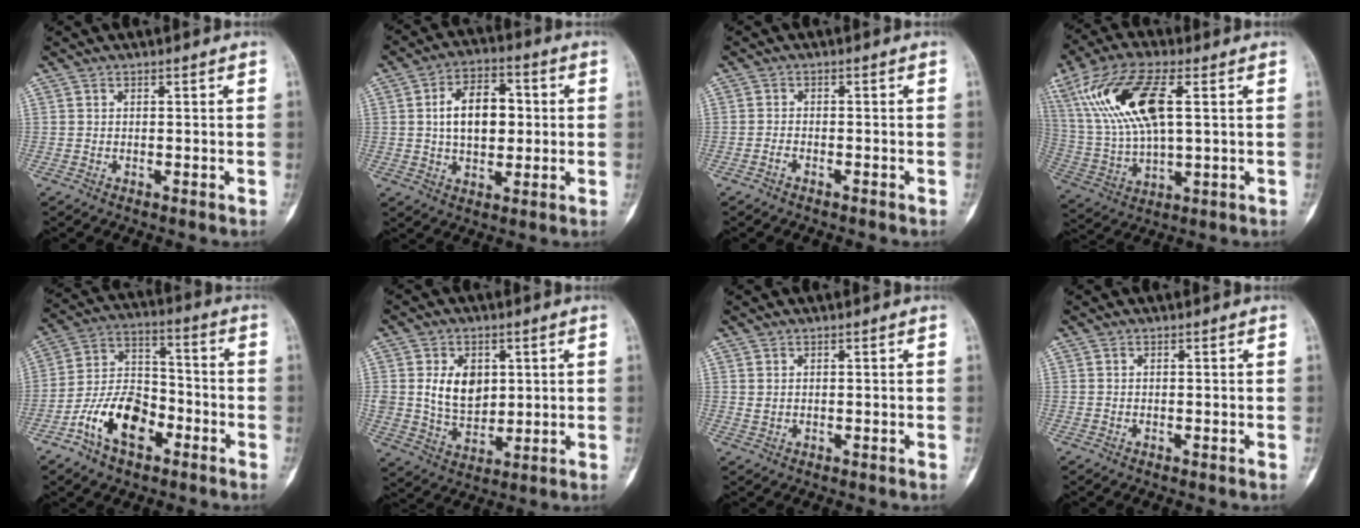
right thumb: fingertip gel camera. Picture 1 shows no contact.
{"total": 11.4, "force": [1.2, 7.0, 9.0], "torque": [-0.125, 0.012, 0.018]}
{"total": 1.2, "force": [-1.0, 0.5, 0.6], "torque": [-0.013, 0.007, -0.021]}
{"total": 17.5, "force": [5.5, 6.8, 15.1], "torque": [-0.318, 0.001, 0.112]}
{"total": 13.3, "force": [-6.3, 7.7, 8.9], "torque": [-0.139, 0.049, -0.119]}
{"total": 9.4, "force": [2.4, 6.7, 6.2], "torque": [-0.080, -0.018, 0.055]}
{"total": 0.9, "force": [0.4, 0.6, 0.5], "torque": [-0.009, 0.001, 0.011]}
{"total": 0.0}